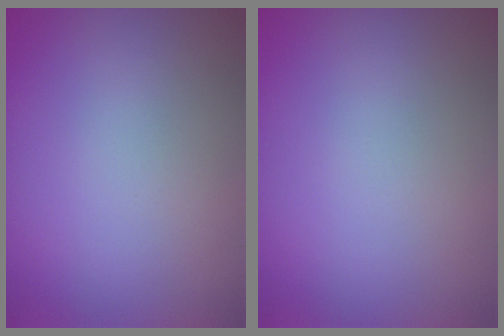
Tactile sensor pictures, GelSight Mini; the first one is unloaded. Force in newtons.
{"total": 0.0}